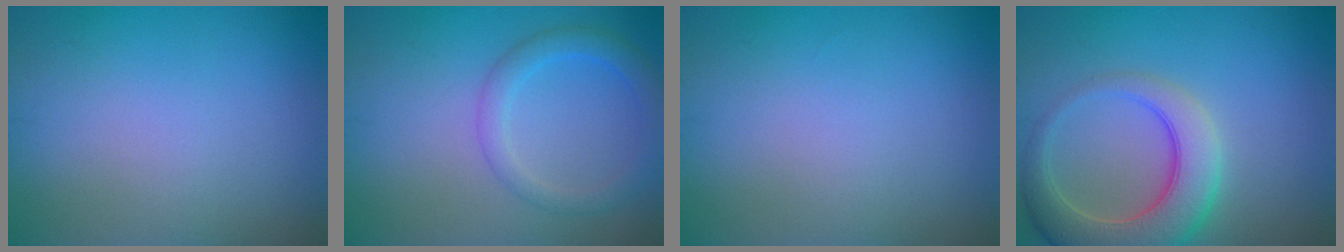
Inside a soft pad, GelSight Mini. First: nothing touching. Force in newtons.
{"total": 2.8, "press": 2.8, "slide": 0.2}
{"total": 0.0}
{"total": 6.7, "press": 6.7, "slide": 0.6}